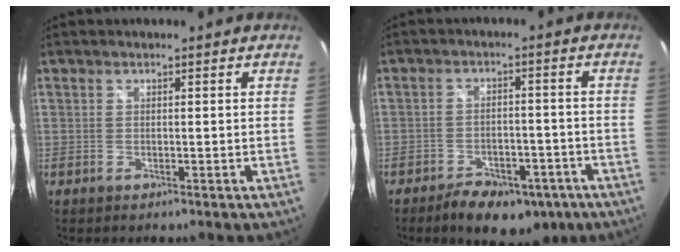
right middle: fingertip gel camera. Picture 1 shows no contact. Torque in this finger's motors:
{"motor_torque": [-0.40, -0.28, 0.07, 0.00]}